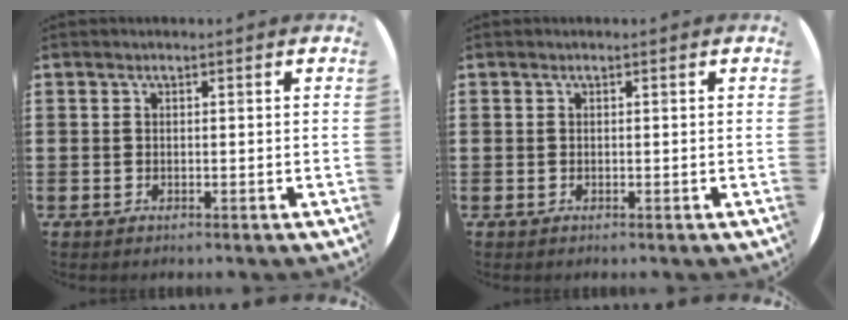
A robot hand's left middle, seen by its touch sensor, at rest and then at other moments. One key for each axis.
{"total": 0.0}